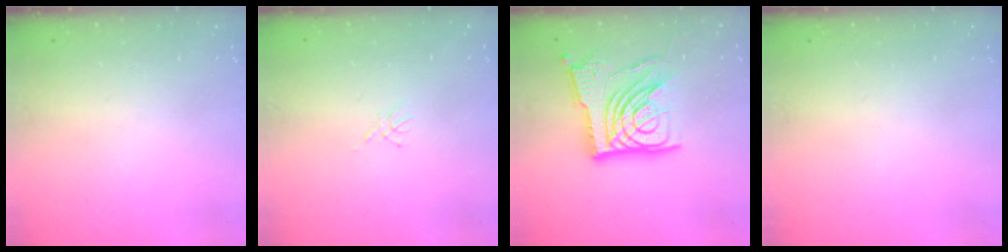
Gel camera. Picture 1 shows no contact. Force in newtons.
{"total": 2.3, "press": 2.2, "slide": 0.3}
{"total": 17.1, "press": 16.9, "slide": 2.3}
{"total": 0.0}